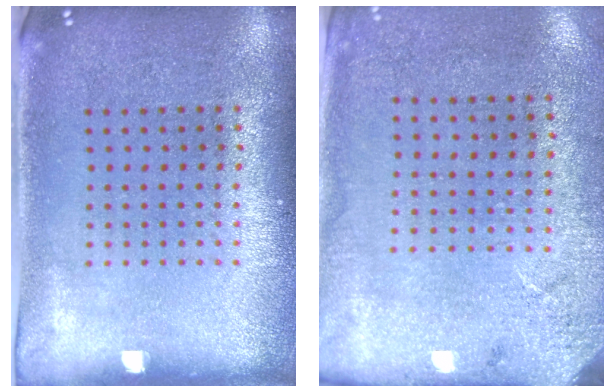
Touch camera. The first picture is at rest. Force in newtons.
{"total": 2.7, "press": 2.2, "slide": 1.5}